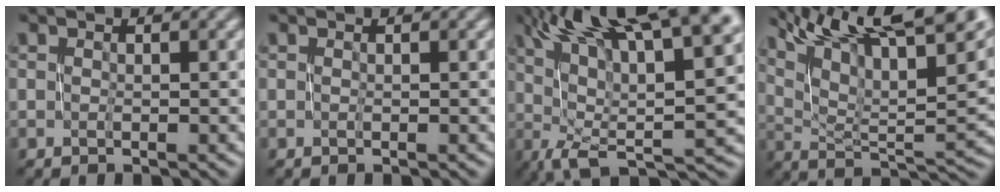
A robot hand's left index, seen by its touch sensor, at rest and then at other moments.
{"total": 0.0}
{"total": 15.9, "force": [5.9, 6.0, 13.4], "torque": [-0.210, 0.041, 0.110]}
{"total": 16.6, "force": [11.2, 4.6, 11.3], "torque": [-0.185, 0.025, 0.183]}